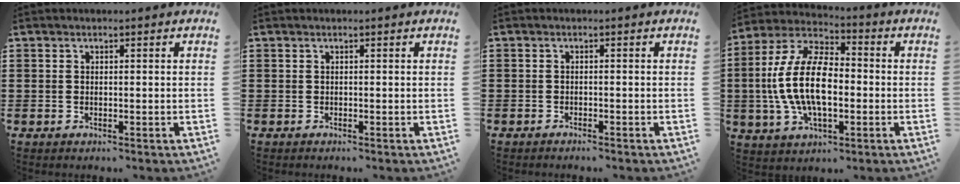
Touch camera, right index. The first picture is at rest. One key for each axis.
{"total": 0.0}
{"total": 0.9, "fx": -0.9, "fy": 0.0, "fz": 0.0, "tx": -0.002, "ty": -0.002, "tz": -0.019}
{"total": 13.8, "fx": -1.4, "fy": 6.8, "fz": 11.9, "tx": -0.277, "ty": -0.005, "tz": -0.033}